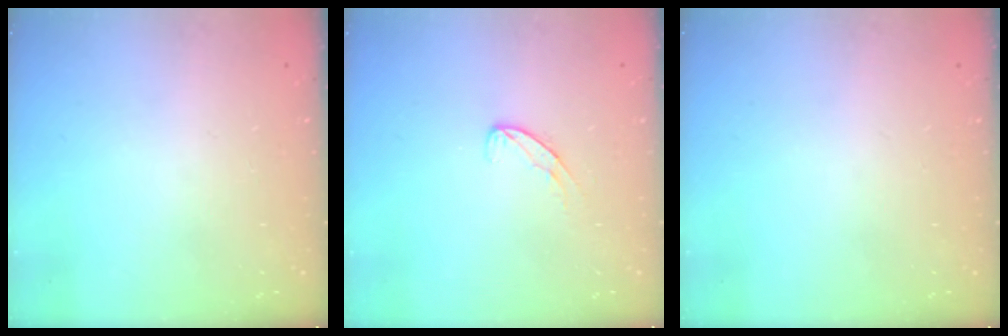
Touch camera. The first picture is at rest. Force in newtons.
{"total": 7.2, "press": 7.2, "slide": 0.5}
{"total": 0.0}